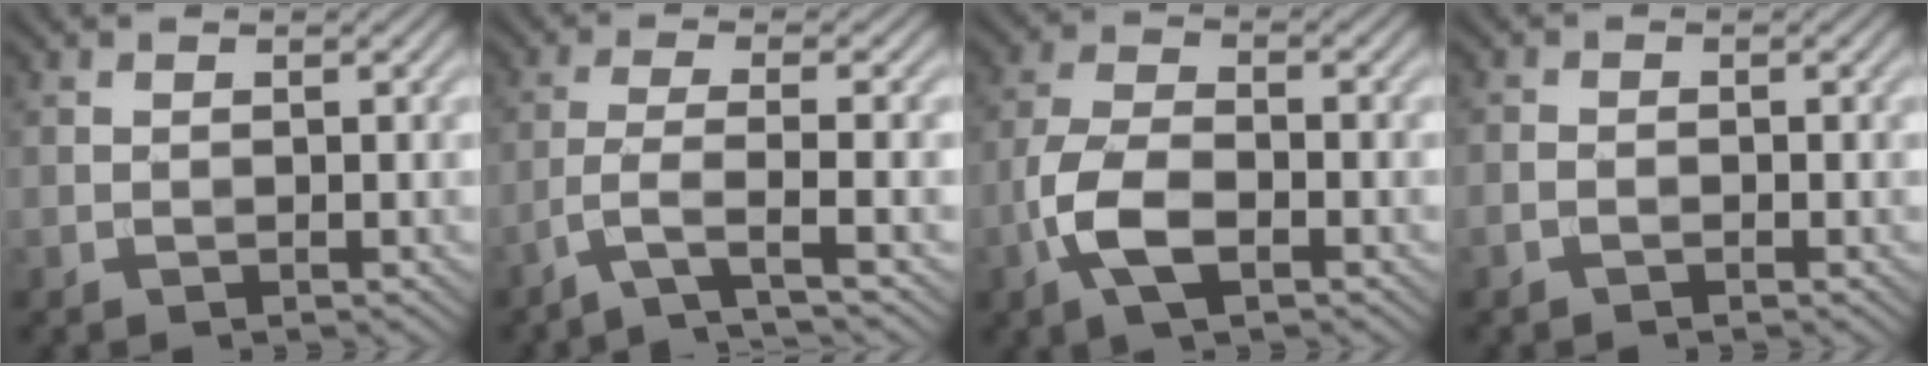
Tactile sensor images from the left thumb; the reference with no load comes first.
{"total": 4.1, "force": [-2.3, 0.4, 3.4], "torque": [-0.061, 0.007, -0.072]}
{"total": 7.1, "force": [-3.0, 3.2, 5.6], "torque": [-0.127, -0.001, -0.070]}
{"total": 0.9, "force": [-0.6, 0.5, 0.6], "torque": [-0.012, 0.001, -0.014]}